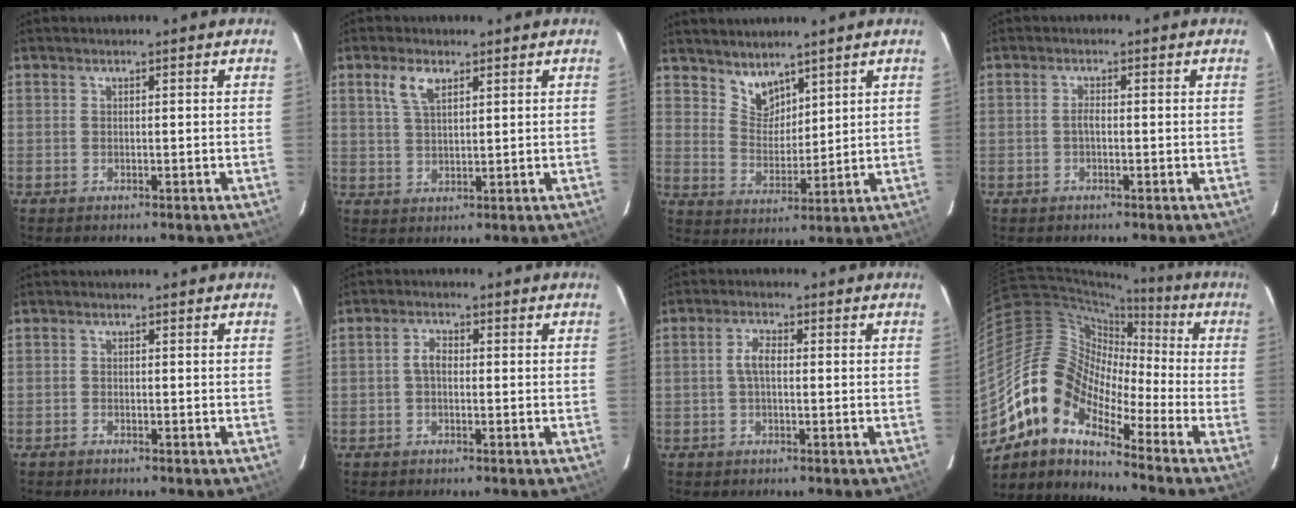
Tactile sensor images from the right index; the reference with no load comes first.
{"total": 4.7, "force": [2.5, 2.1, 3.4], "torque": [-0.067, 0.008, 0.051]}
{"total": 6.0, "force": [5.0, 3.0, 1.5], "torque": [-0.016, 0.001, 0.100]}
{"total": 1.2, "force": [-0.3, 0.4, 1.0], "torque": [-0.021, 0.005, -0.008]}
{"total": 0.6, "force": [-0.6, 0.2, 0.1], "torque": [-0.006, 0.001, -0.014]}
{"total": 2.2, "force": [-0.3, 1.4, 1.7], "torque": [-0.035, 0.009, -0.008]}
{"total": 2.9, "force": [-0.1, 1.2, 2.7], "torque": [-0.057, 0.007, -0.002]}
{"total": 13.5, "force": [-8.9, 6.3, 7.9], "torque": [-0.130, 0.012, -0.193]}